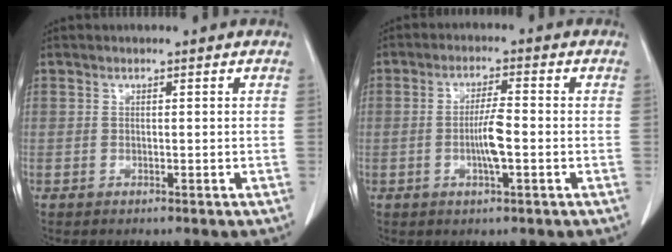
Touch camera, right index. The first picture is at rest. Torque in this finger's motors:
{"motor_torque": [0.20, 0.10, 0.11, 0.04]}